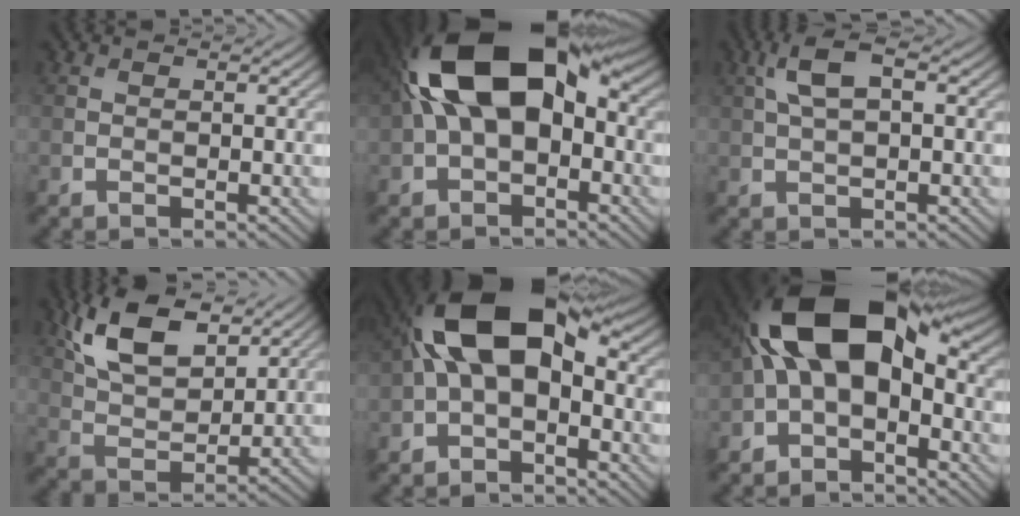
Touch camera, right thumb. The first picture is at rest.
{"total": 17.1, "force": [2.1, 10.2, 13.6], "torque": [-0.237, 0.023, 0.022]}
{"total": 5.3, "force": [1.5, 2.1, 4.6], "torque": [-0.103, 0.011, 0.027]}
{"total": 11.5, "force": [6.3, 5.5, 8.0], "torque": [-0.178, 0.007, 0.122]}
{"total": 12.9, "force": [1.0, 7.3, 10.7], "torque": [-0.209, 0.025, 0.004]}
{"total": 15.3, "force": [0.9, 8.7, 12.6], "torque": [-0.240, 0.014, 0.002]}